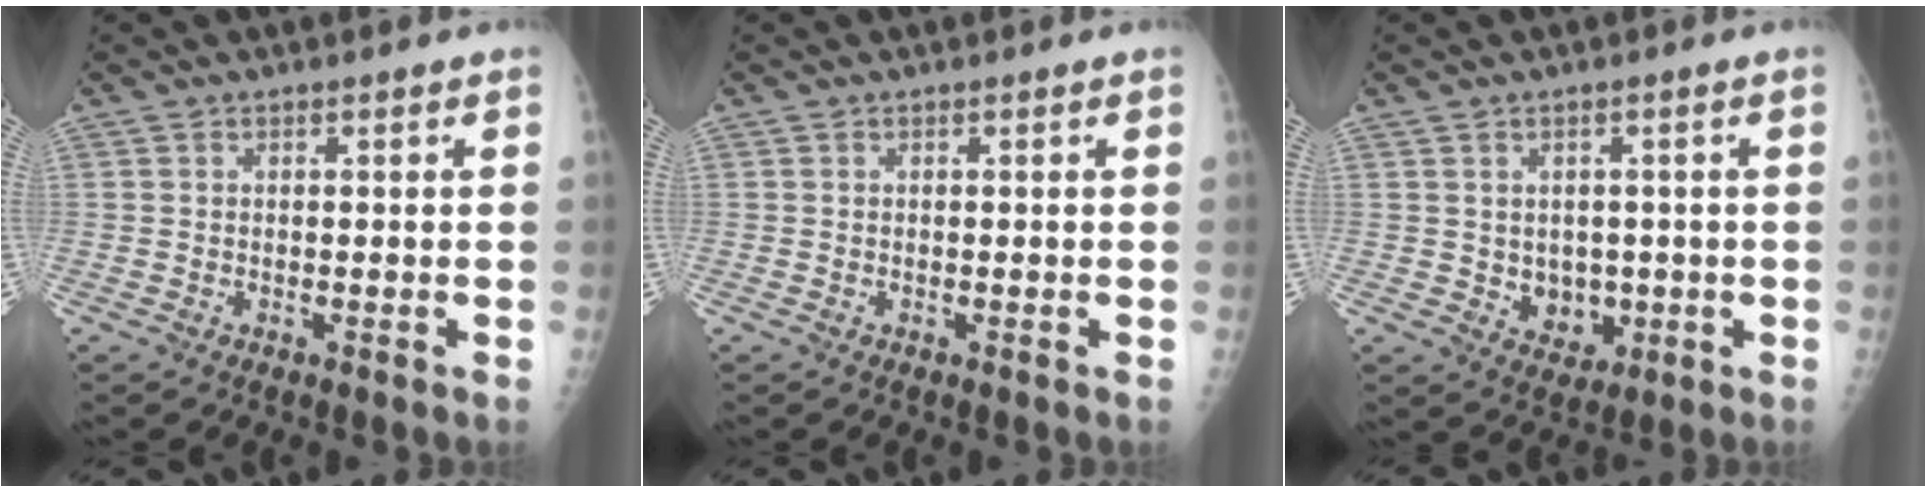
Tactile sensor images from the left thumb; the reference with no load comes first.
{"total": 0.0}
{"total": 5.6, "force": [-0.5, 4.6, 3.2], "torque": [-0.017, -0.003, 0.007]}